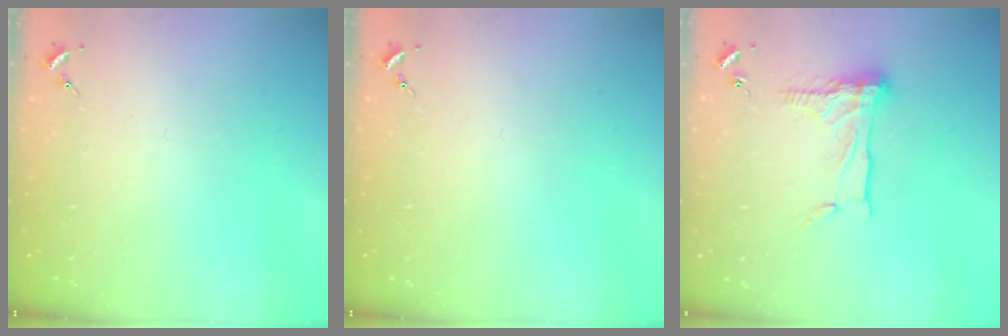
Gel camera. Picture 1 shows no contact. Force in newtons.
{"total": 0.0}
{"total": 15.0, "press": 14.9, "slide": 1.3}